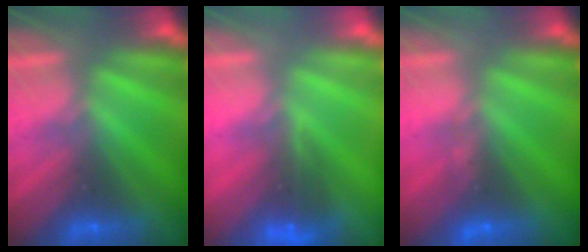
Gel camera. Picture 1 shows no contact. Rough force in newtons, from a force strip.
{"total": 4.5}
{"total": 3.4}